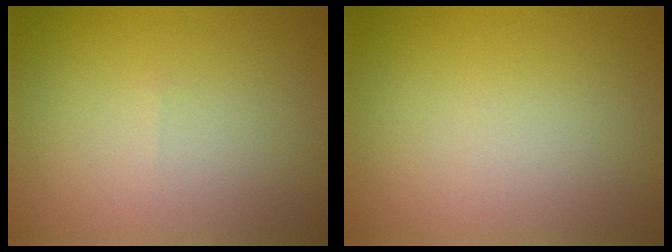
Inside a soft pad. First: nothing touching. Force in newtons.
{"total": 0.0}